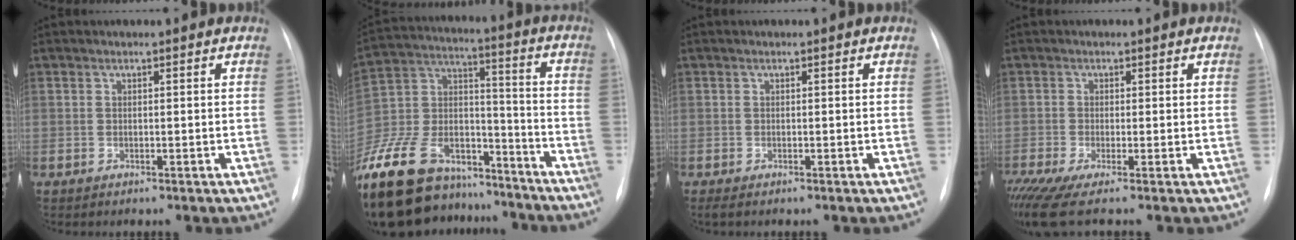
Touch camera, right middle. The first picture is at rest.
{"total": 27.3, "force": [-20.9, 12.8, 12.0], "torque": [-0.316, -0.002, -0.347]}
{"total": 0.6, "force": [-0.4, 0.1, 0.4], "torque": [-0.008, -0.003, -0.007]}
{"total": 5.8, "force": [-4.0, 0.2, 4.2], "torque": [-0.077, -0.018, -0.073]}